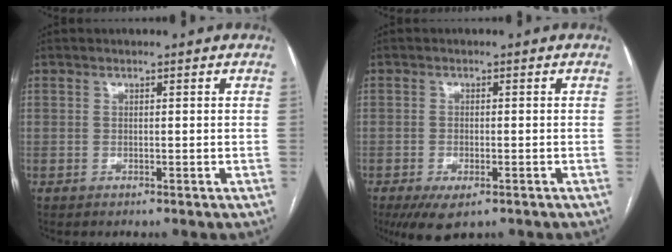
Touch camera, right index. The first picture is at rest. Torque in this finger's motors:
{"motor_torque": [0.79, -0.55, 0.32, 0.09]}